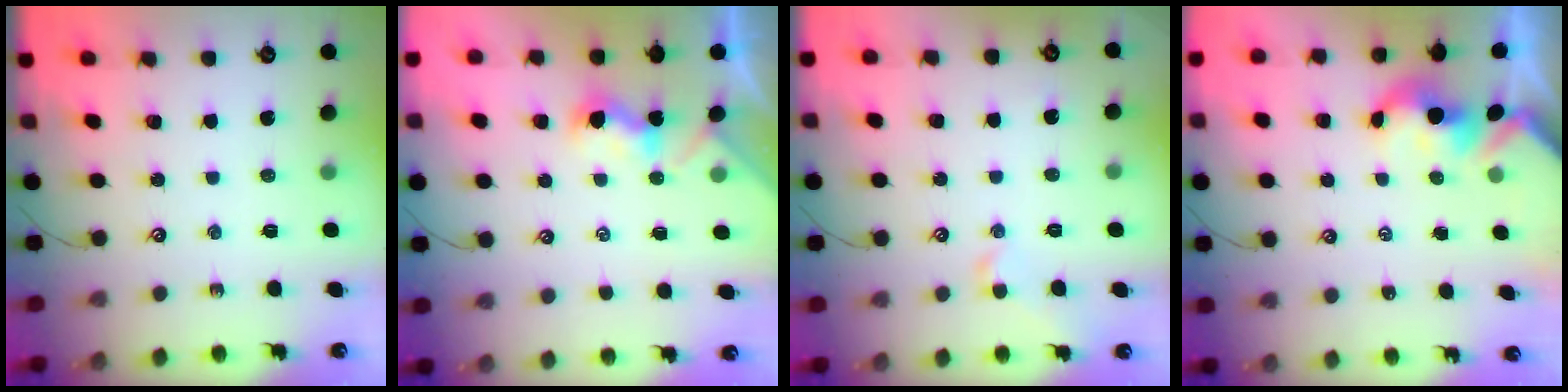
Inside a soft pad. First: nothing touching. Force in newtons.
{"total": 1.0, "press": 1.0, "slide": 0.4}
{"total": 1.2, "press": 1.0, "slide": 0.6}
{"total": 2.4, "press": 2.4, "slide": 0.2}